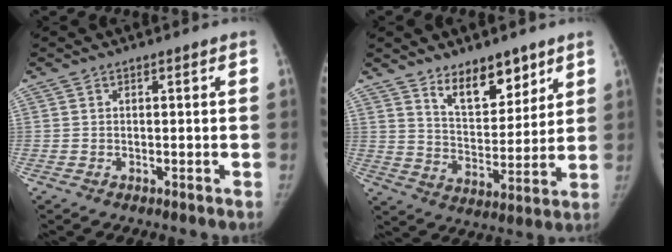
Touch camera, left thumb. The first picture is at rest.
{"total": 11.5, "force": [7.8, 5.5, 6.3], "torque": [-0.063, -0.061, 0.138]}